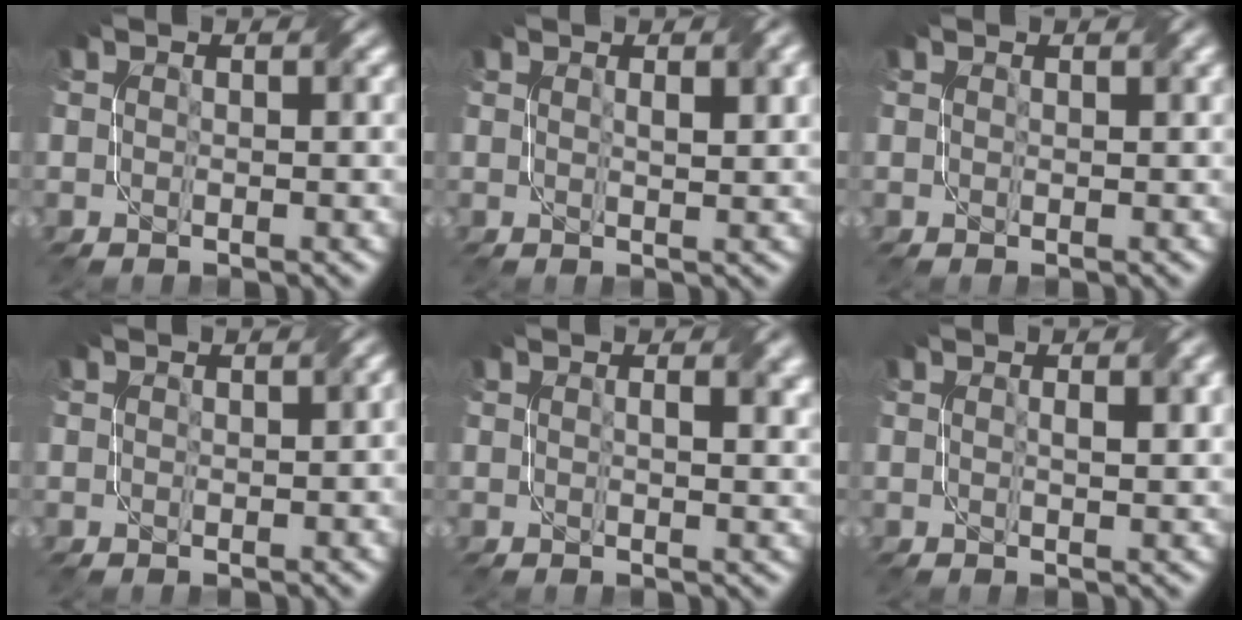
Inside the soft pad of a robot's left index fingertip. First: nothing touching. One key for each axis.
{"total": 2.5, "fx": 1.0, "fy": 0.7, "fz": 2.2, "tx": -0.025, "ty": 0.001, "tz": 0.018}
{"total": 0.0}
{"total": 0.8, "fx": -0.5, "fy": 0.3, "fz": 0.5, "tx": -0.004, "ty": 0.004, "tz": -0.008}
{"total": 2.6, "fx": 0.9, "fy": 0.9, "fz": 2.3, "tx": -0.020, "ty": 0.001, "tz": 0.013}
{"total": 2.3, "fx": 0.6, "fy": 0.6, "fz": 2.2, "tx": -0.025, "ty": 0.003, "tz": 0.011}